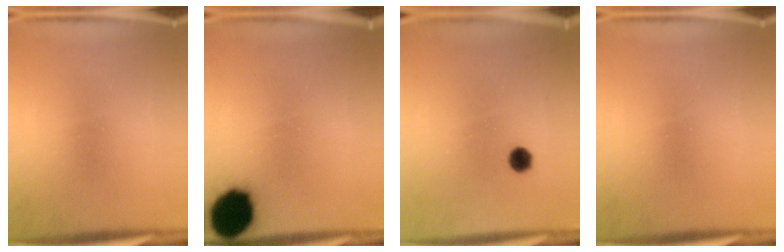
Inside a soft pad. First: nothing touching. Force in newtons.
{"total": 14.7}
{"total": 2.5}
{"total": 0.0}